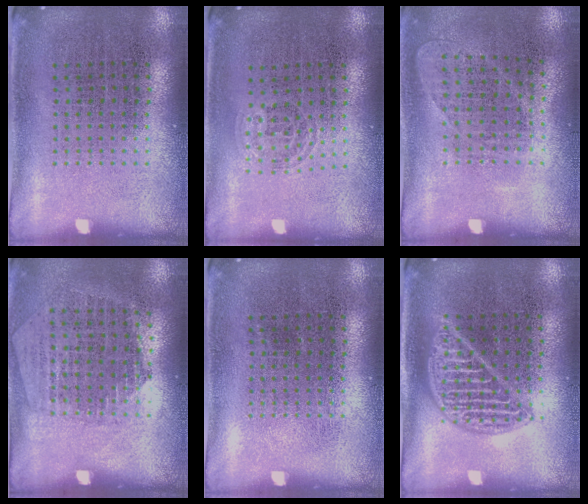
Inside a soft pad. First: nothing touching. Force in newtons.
{"total": 1.0, "press": 0.6, "slide": 0.7}
{"total": 0.9, "press": 0.8, "slide": 0.4}
{"total": 1.3, "press": 1.1, "slide": 0.5}
{"total": 0.0}
{"total": 2.2, "press": 2.1, "slide": 0.3}